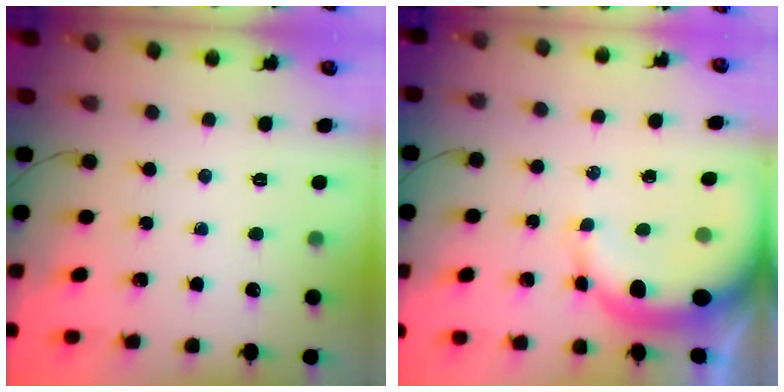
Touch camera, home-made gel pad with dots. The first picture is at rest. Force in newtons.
{"total": 9.1, "press": 9.0, "slide": 1.7}